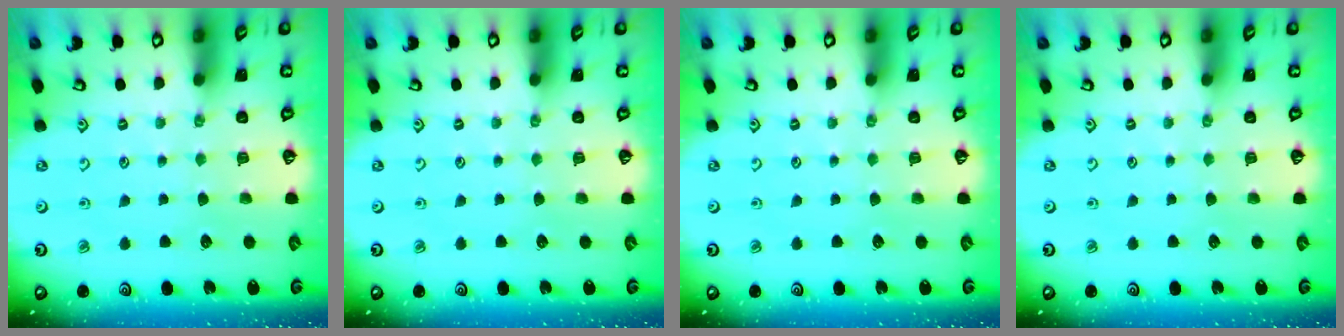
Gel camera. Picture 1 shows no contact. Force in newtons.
{"total": 0.0}
{"total": 0.0}
{"total": 0.0}